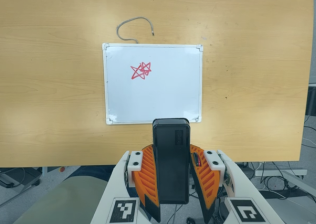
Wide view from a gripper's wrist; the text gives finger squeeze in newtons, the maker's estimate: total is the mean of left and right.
{"total": 9.0, "left": 7.4, "right": 10.6}